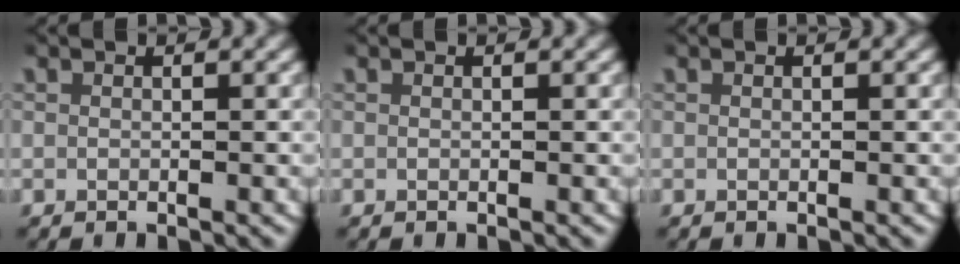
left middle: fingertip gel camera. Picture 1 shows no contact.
{"total": 0.0}
{"total": 0.0}